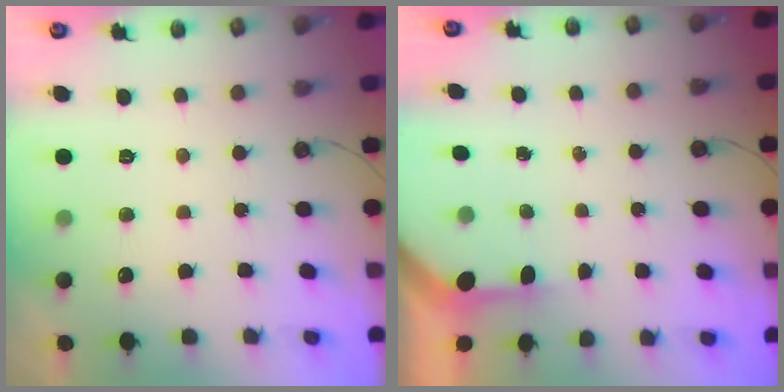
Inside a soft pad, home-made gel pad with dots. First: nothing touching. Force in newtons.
{"total": 2.9, "press": 2.9, "slide": 0.2}